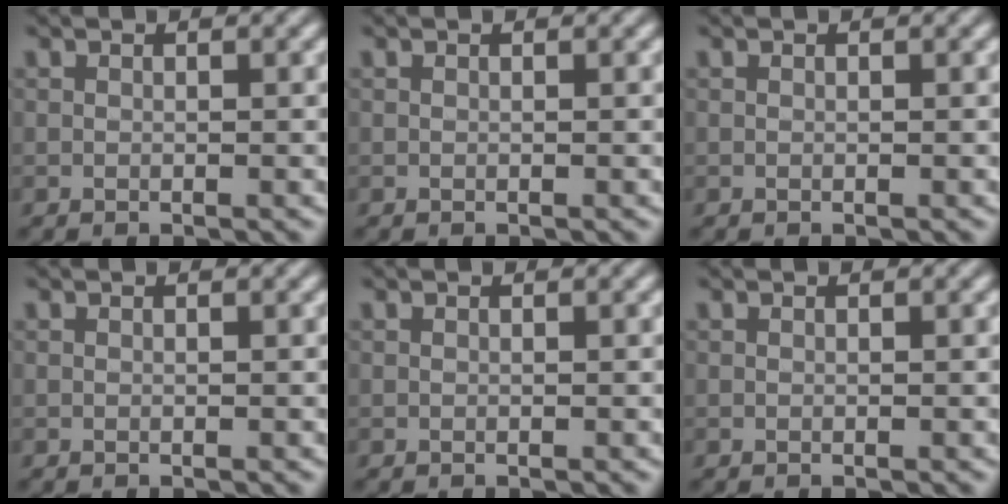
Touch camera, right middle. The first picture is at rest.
{"total": 0.0}
{"total": 0.0}
{"total": 0.0}
{"total": 0.0}
{"total": 0.0}